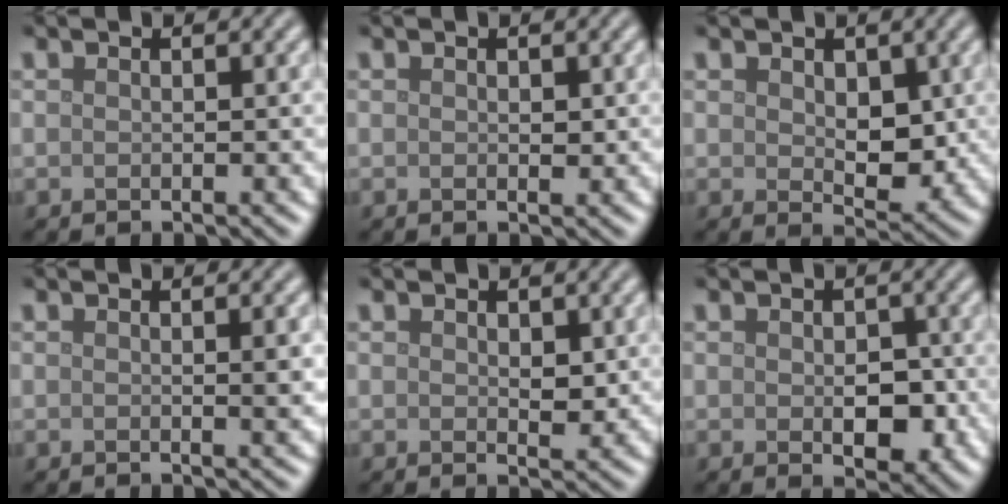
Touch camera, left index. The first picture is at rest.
{"total": 0.5, "force": [0.1, 0.3, 0.4], "torque": [-0.004, -0.002, 0.000]}
{"total": 3.4, "force": [0.6, 2.2, 2.5], "torque": [-0.039, -0.009, 0.012]}
{"total": 1.2, "force": [0.1, 0.2, 1.2], "torque": [-0.015, 0.000, -0.001]}
{"total": 1.5, "force": [0.3, 0.9, 1.1], "torque": [-0.014, -0.005, 0.009]}
{"total": 3.6, "force": [-0.5, 2.2, 2.9], "torque": [-0.038, -0.009, -0.002]}